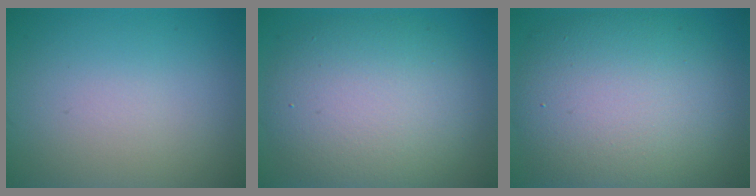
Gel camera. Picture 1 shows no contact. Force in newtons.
{"total": 8.8, "press": 8.8, "slide": 0.6}
{"total": 10.8, "press": 10.7, "slide": 0.8}